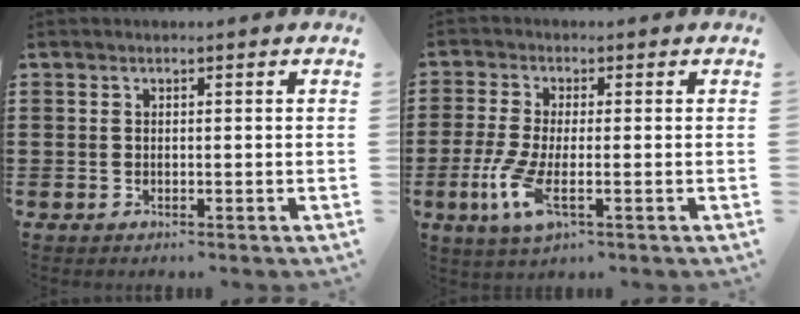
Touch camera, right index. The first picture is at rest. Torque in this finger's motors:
{"motor_torque": [0.31, -0.36, 0.26, 0.21]}